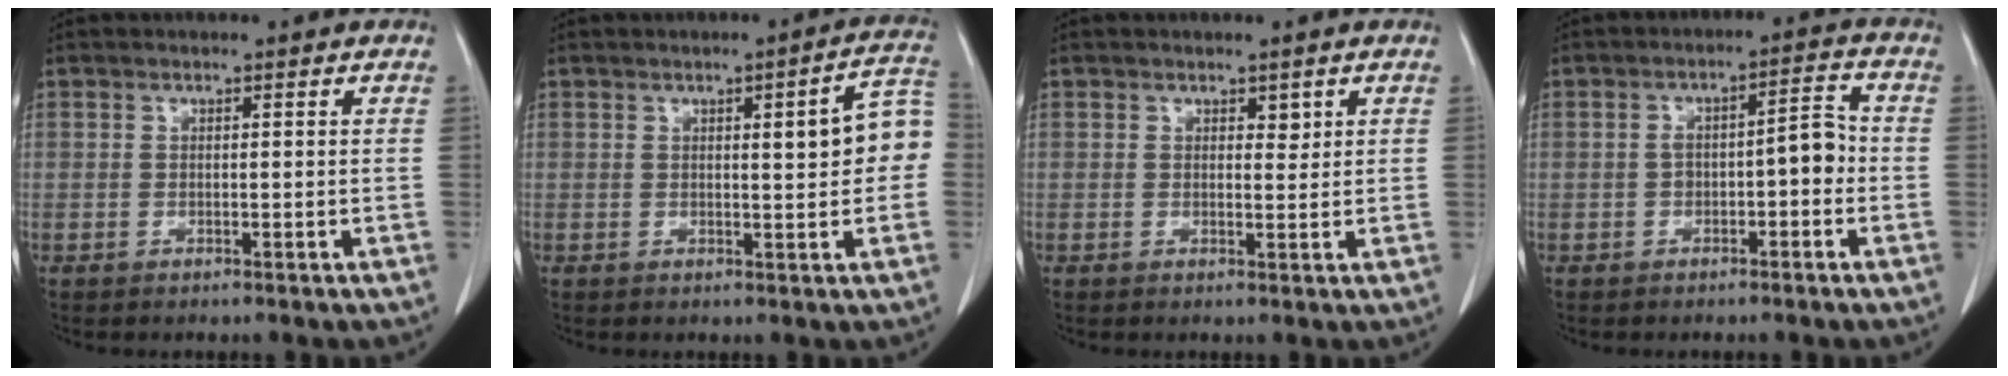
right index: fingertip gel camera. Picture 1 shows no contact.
{"total": 7.2, "force": [0.6, 1.4, 7.0], "torque": [-0.083, 0.021, 0.004]}
{"total": 1.3, "force": [0.8, 0.7, 0.7], "torque": [-0.006, -0.005, 0.010]}
{"total": 5.1, "force": [-1.2, 1.7, 4.7], "torque": [-0.073, 0.029, -0.017]}